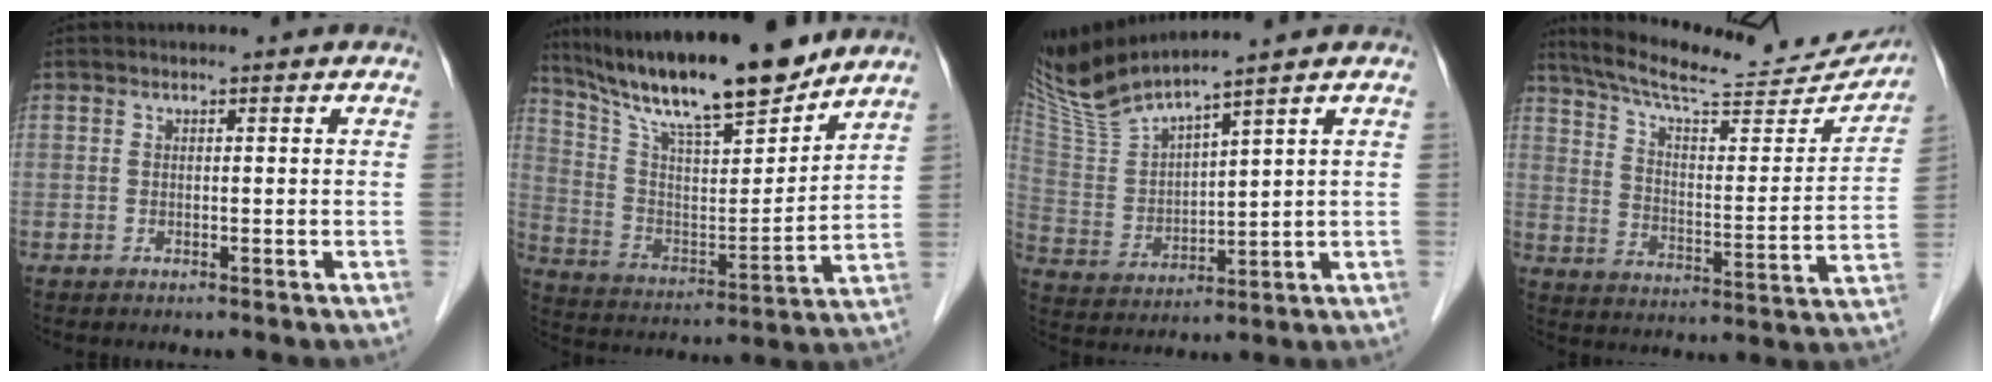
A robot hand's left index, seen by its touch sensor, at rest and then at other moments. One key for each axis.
{"total": 19.8, "fx": 16.7, "fy": 2.3, "fz": 10.4, "tx": -0.181, "ty": -0.001, "tz": 0.291}
{"total": 10.5, "fx": 9.4, "fy": -1.1, "fz": 4.7, "tx": -0.110, "ty": 0.004, "tz": 0.194}
{"total": 23.0, "fx": 21.3, "fy": 3.4, "fz": 8.2, "tx": -0.130, "ty": -0.032, "tz": 0.293}